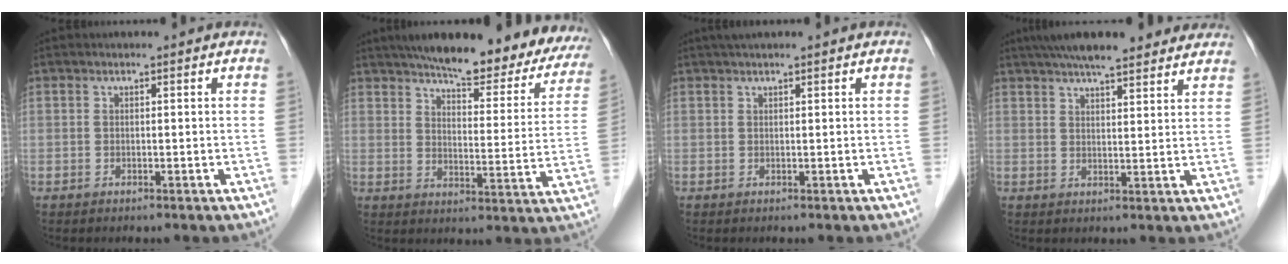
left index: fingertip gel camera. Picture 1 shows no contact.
{"total": 22.8, "force": [19.7, 5.2, 10.4], "torque": [-0.129, -0.026, 0.235]}
{"total": 3.1, "force": [2.5, 0.2, 1.7], "torque": [-0.022, 0.032, 0.041]}
{"total": 15.0, "force": [12.6, 2.9, 7.6], "torque": [-0.118, 0.041, 0.172]}